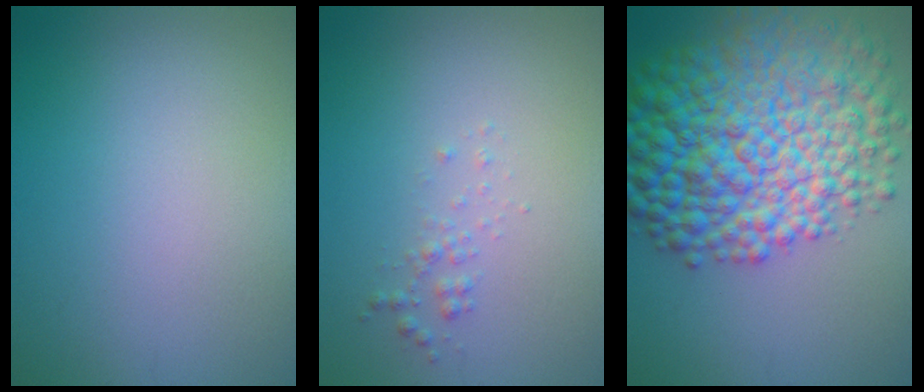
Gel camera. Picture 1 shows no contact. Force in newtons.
{"total": 0.9, "press": 0.9, "slide": 0.0}
{"total": 12.7, "press": 12.7, "slide": 0.2}